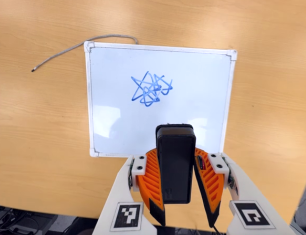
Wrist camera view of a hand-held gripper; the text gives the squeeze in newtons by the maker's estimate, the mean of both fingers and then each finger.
{"total": 9.8, "left": 8.2, "right": 11.5}